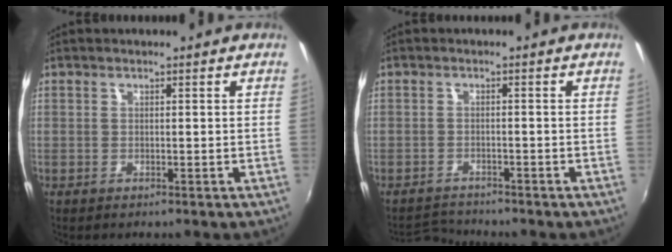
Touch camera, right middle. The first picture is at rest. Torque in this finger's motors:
{"motor_torque": [-0.23, -0.30, -0.12, -0.03]}